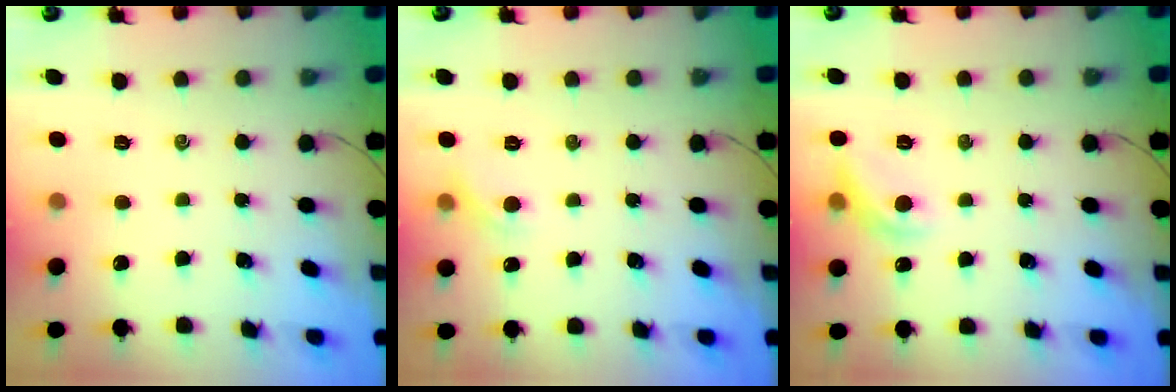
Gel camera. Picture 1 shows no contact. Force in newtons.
{"total": 5.3, "press": 5.1, "slide": 1.3}
{"total": 8.3, "press": 8.3, "slide": 0.9}